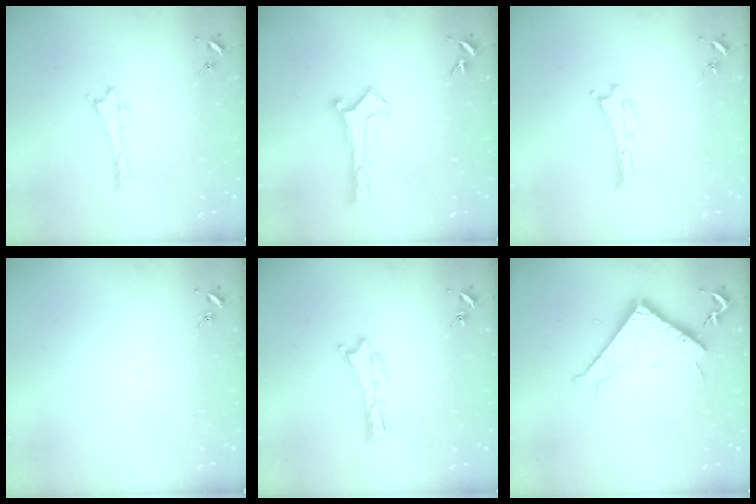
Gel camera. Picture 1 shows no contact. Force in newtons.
{"total": 0.0}
{"total": 0.0}
{"total": 0.0}
{"total": 0.0}
{"total": 8.3, "press": 8.3, "slide": 0.6}